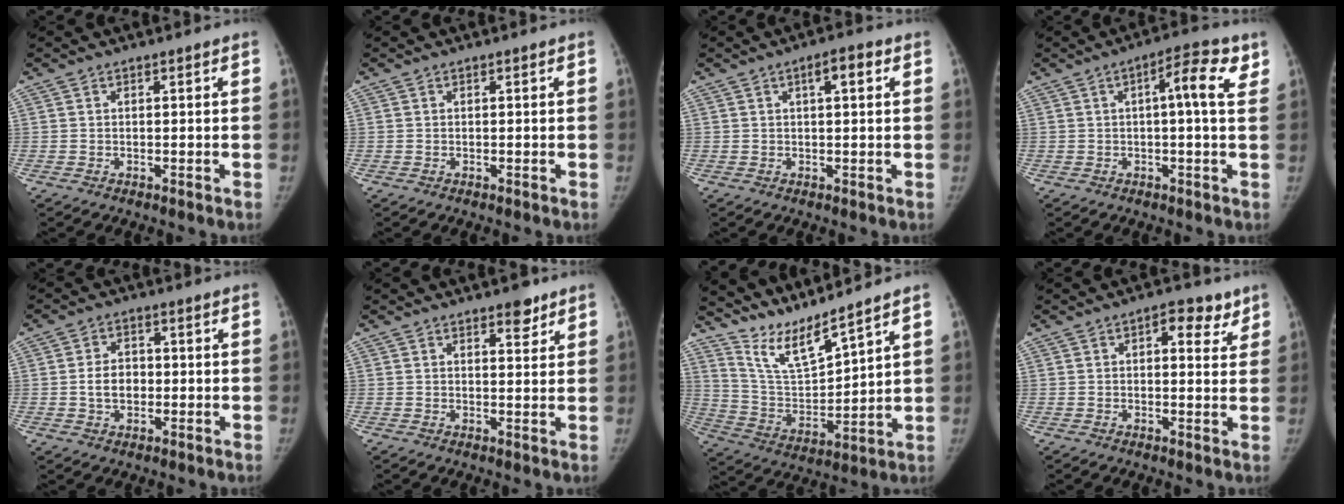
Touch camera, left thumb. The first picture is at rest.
{"total": 0.0}
{"total": 3.9, "force": [1.5, 1.2, 3.3], "torque": [-0.046, 0.007, 0.020]}
{"total": 7.5, "force": [2.2, 1.9, 7.0], "torque": [-0.091, 0.011, 0.023]}
{"total": 5.1, "force": [-0.5, 3.8, 3.4], "torque": [-0.046, 0.011, -0.009]}
{"total": 3.6, "force": [2.5, 1.6, 2.0], "torque": [-0.005, -0.013, 0.033]}
{"total": 10.7, "force": [9.7, 0.4, 4.7], "torque": [-0.085, -0.073, 0.203]}
{"total": 5.9, "force": [3.1, 3.1, 4.0], "torque": [-0.022, -0.008, 0.034]}